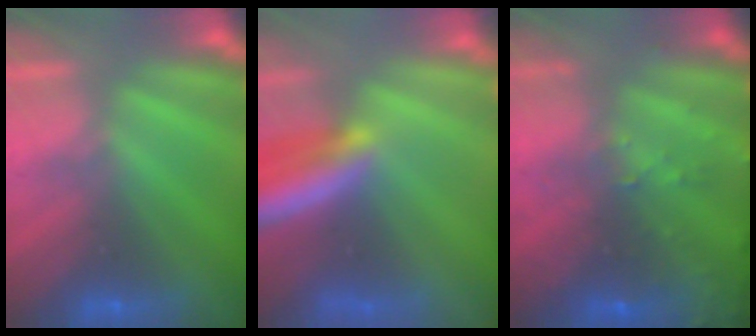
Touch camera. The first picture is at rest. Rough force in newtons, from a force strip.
{"total": 7.1}
{"total": 8.9}